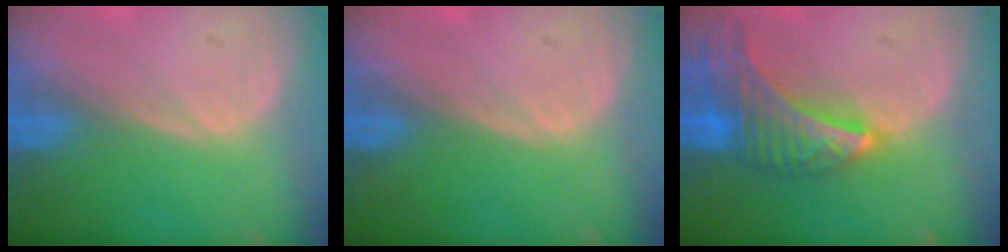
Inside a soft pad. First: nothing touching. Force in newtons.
{"total": 0.0}
{"total": 9.2, "press": 8.1, "slide": 4.3}